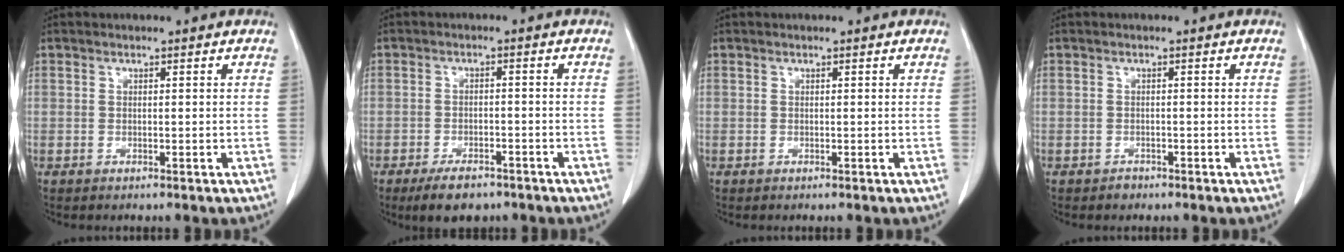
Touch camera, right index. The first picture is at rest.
{"total": 5.6, "force": [-4.2, 2.3, 3.0], "torque": [-0.050, -0.002, -0.063]}
{"total": 0.0}
{"total": 0.9, "force": [-0.7, 0.6, 0.1], "torque": [-0.002, 0.002, -0.012]}